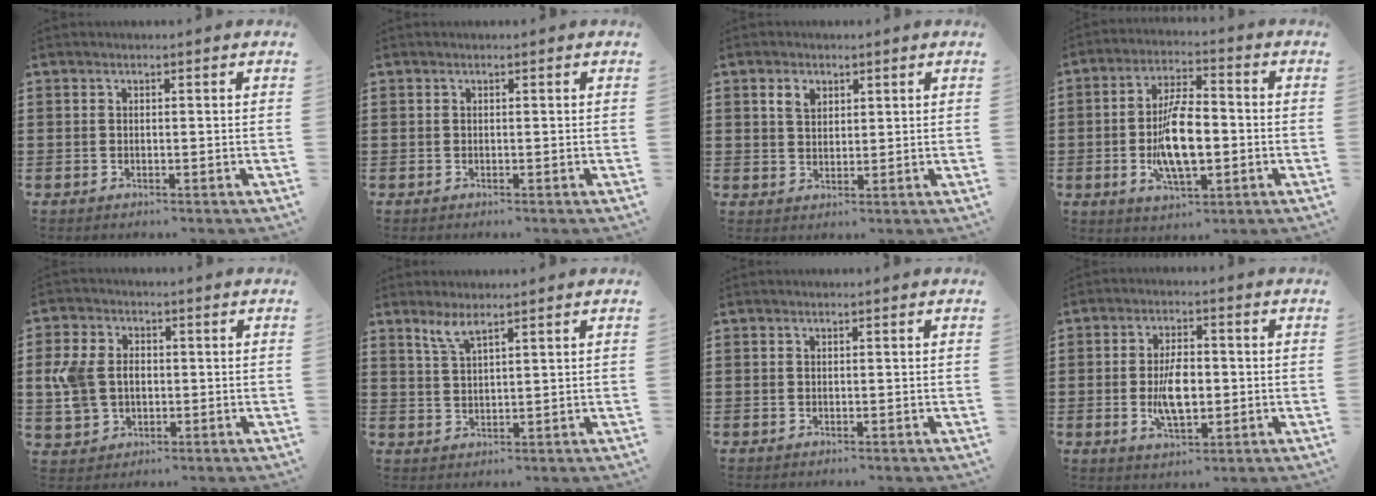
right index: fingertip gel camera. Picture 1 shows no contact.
{"total": 0.0}
{"total": 3.0, "force": [1.6, 1.9, 1.6], "torque": [-0.039, 0.008, 0.029]}
{"total": 10.3, "force": [-1.7, 4.2, 9.3], "torque": [-0.189, -0.009, -0.036]}
{"total": 6.8, "force": [0.3, 5.2, 4.3], "torque": [-0.130, 0.005, -0.004]}
{"total": 3.2, "force": [2.3, 0.6, 2.1], "torque": [-0.046, 0.004, 0.042]}
{"total": 0.0}
{"total": 6.8, "force": [-0.7, 3.3, 6.0], "torque": [-0.118, -0.006, -0.018]}